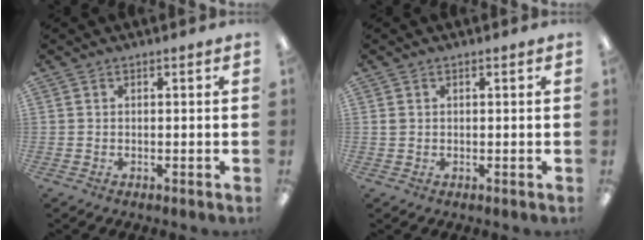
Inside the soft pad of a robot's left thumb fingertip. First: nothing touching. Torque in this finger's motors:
{"motor_torque": [-0.18, -0.14, -0.02, -0.12, 0.00]}